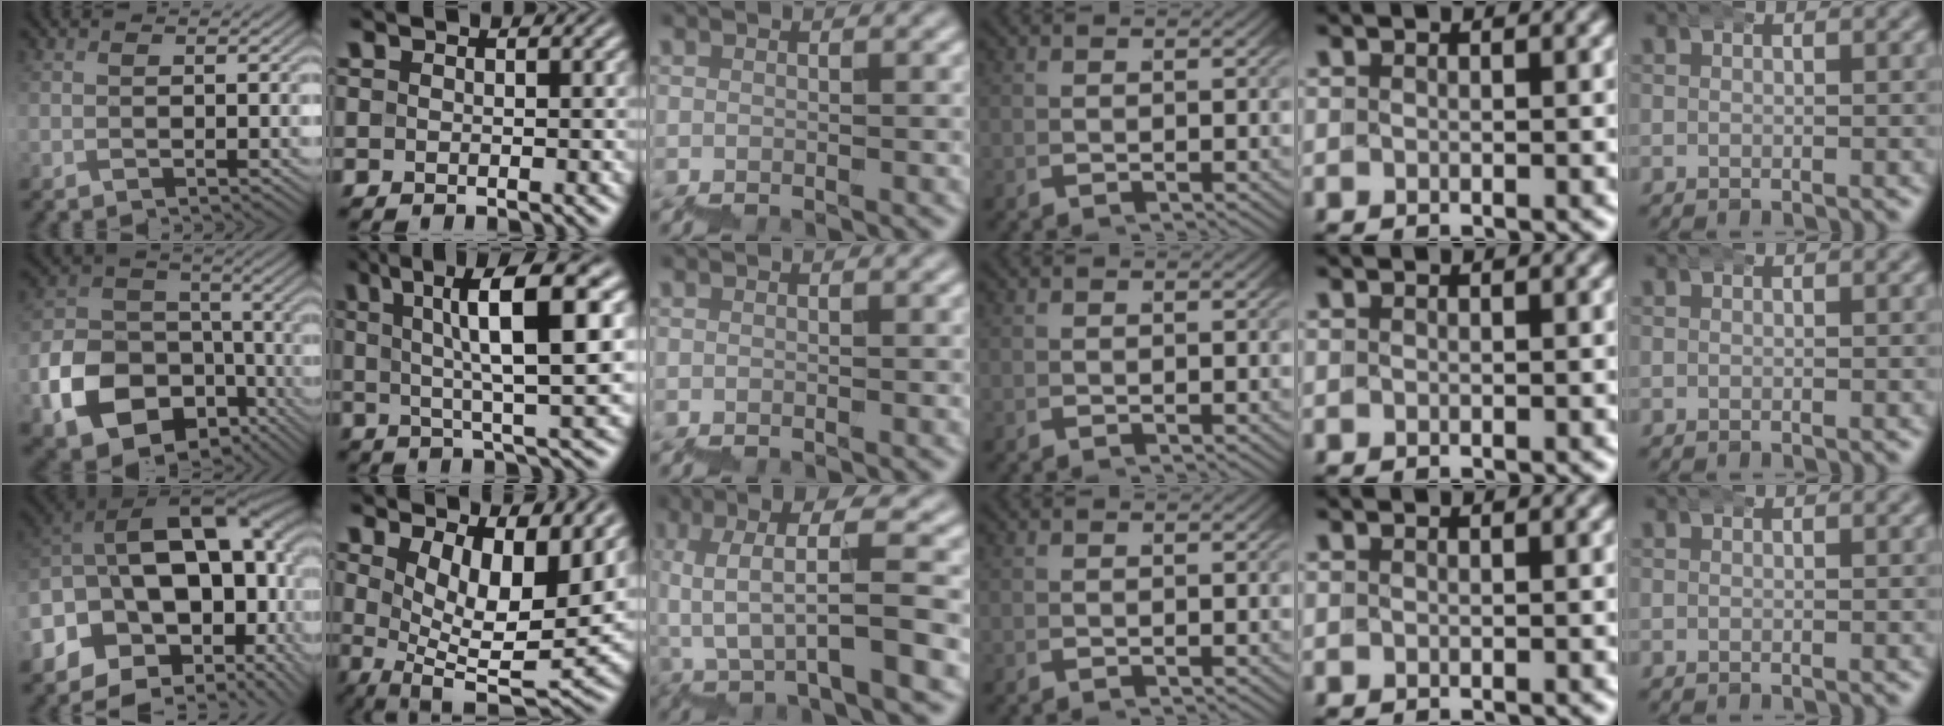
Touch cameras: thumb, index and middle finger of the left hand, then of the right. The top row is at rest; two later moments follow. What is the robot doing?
{"motion": "wrap", "object": "bubble wrap"}